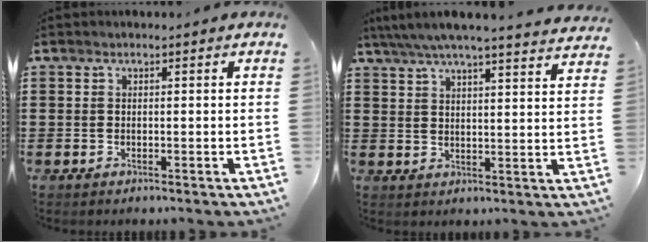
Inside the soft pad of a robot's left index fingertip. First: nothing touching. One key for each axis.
{"total": 5.4, "fx": 4.9, "fy": -0.1, "fz": 2.3, "tx": -0.063, "ty": -0.024, "tz": 0.085}